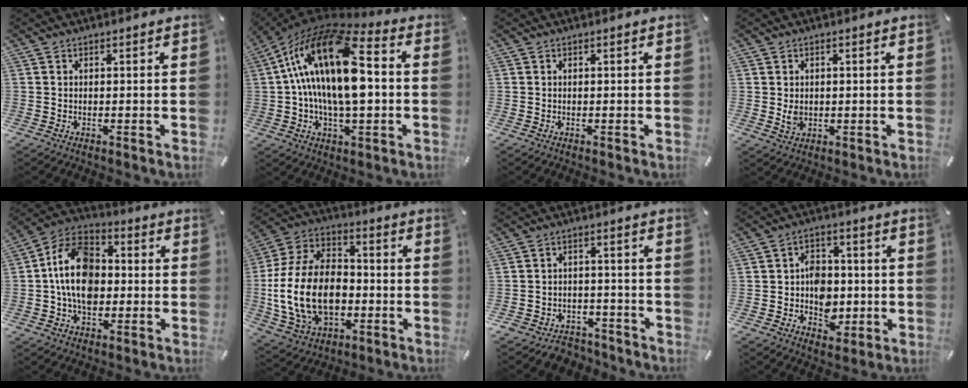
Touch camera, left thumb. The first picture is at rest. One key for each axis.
{"total": 23.1, "fx": 2.2, "fy": 11.8, "fz": 19.7, "tx": -0.376, "ty": -0.004, "tz": 0.032}
{"total": 0.0}
{"total": 2.8, "fx": 0.1, "fy": 2.2, "fz": 1.7, "tx": -0.024, "ty": -0.006, "tz": -0.003}
{"total": 15.0, "fx": -1.2, "fy": 11.0, "fz": 10.2, "tx": -0.205, "ty": 0.021, "tz": -0.022}
{"total": 20.2, "fx": -3.9, "fy": 14.7, "fz": 13.3, "tx": -0.290, "ty": 0.017, "tz": -0.066}
{"total": 5.0, "fx": -3.9, "fy": 3.0, "fz": 0.8, "tx": -0.014, "ty": 0.018, "tz": -0.075}
{"total": 9.1, "fx": -1.5, "fy": 7.5, "fz": 4.9, "tx": -0.056, "ty": 0.019, "tz": -0.022}